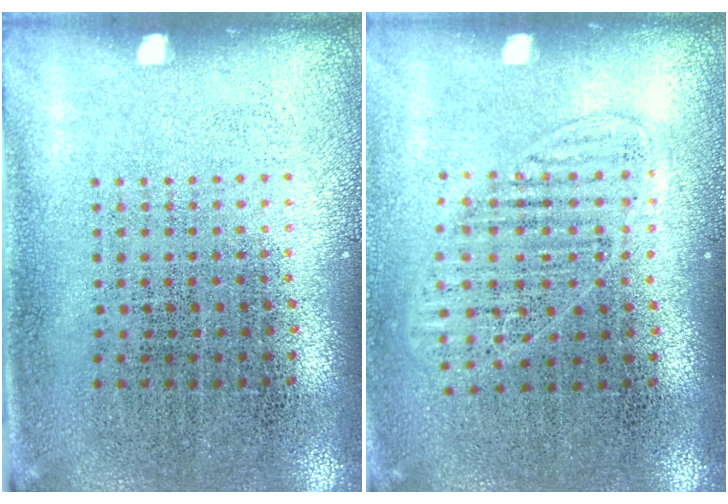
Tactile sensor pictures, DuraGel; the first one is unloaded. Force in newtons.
{"total": 1.2, "press": 1.1, "slide": 0.5}